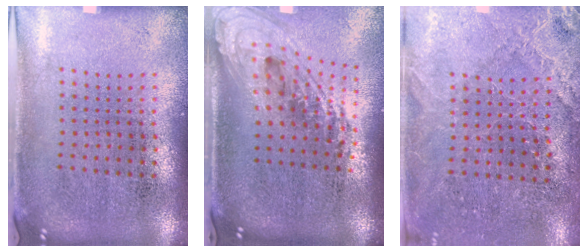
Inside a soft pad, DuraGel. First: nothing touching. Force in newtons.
{"total": 2.4, "press": 1.7, "slide": 1.6}
{"total": 2.7, "press": 2.7, "slide": 0.3}